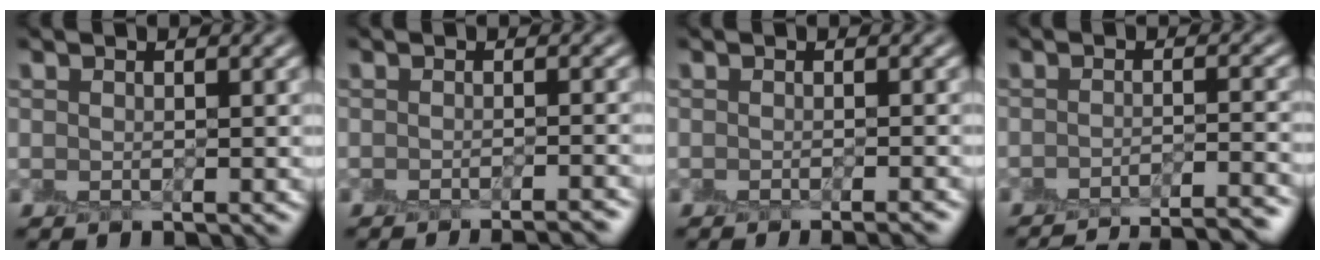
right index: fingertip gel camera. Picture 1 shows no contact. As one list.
[{"total": 3.3, "force": [-3.0, 0.3, 1.4], "torque": [-0.011, -0.007, -0.033]}, {"total": 1.9, "force": [-1.7, 0.1, 1.0], "torque": [-0.005, -0.011, -0.021]}, {"total": 10.9, "force": [-10.1, 2.5, 3.3], "torque": [-0.017, -0.007, -0.111]}]